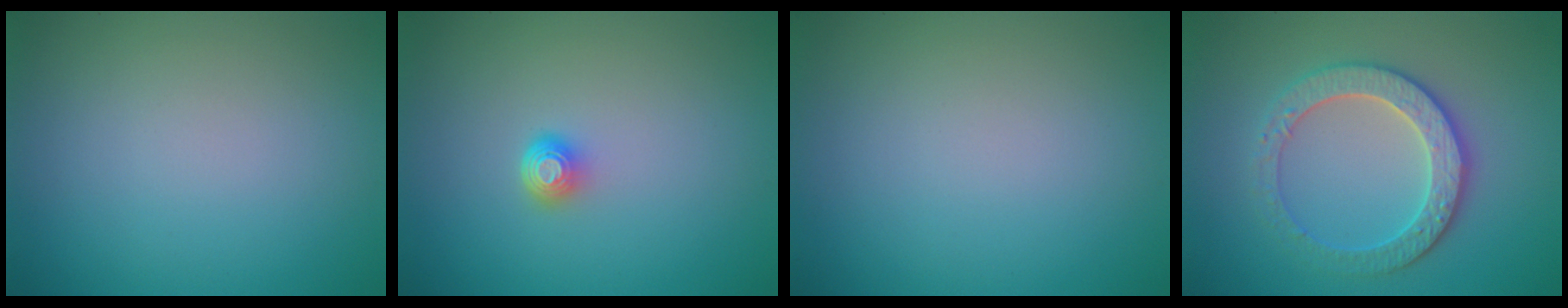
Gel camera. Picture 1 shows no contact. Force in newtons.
{"total": 1.6, "press": 1.2, "slide": 1.0}
{"total": 0.0}
{"total": 4.1, "press": 3.6, "slide": 1.9}